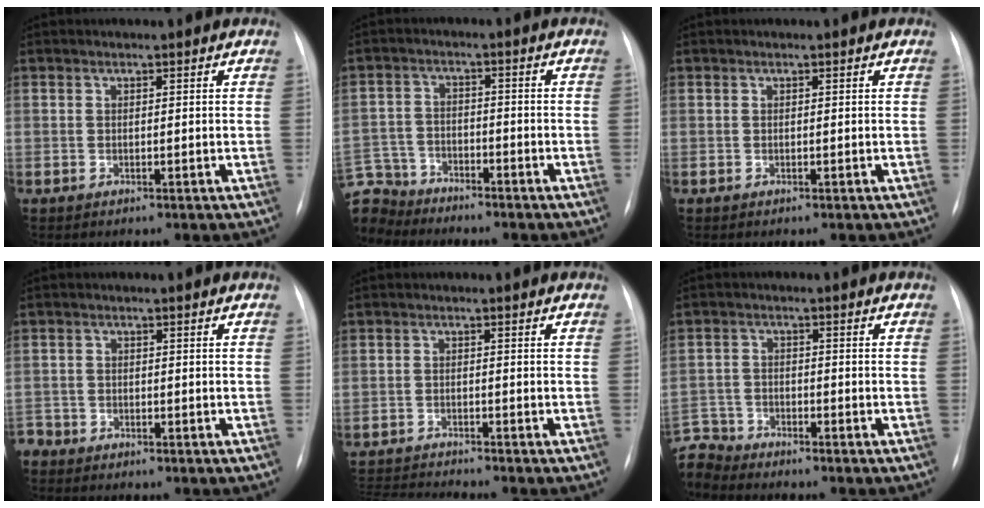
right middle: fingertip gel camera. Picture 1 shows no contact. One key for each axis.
{"total": 10.3, "fx": -9.2, "fy": 4.5, "fz": 1.2, "tx": -0.049, "ty": 0.012, "tz": -0.175}
{"total": 0.0}
{"total": 2.5, "fx": -2.1, "fy": 1.3, "fz": -0.2, "tx": 0.001, "ty": 0.004, "tz": -0.042}
{"total": 6.5, "fx": -6.2, "fy": -1.5, "fz": 1.2, "tx": -0.022, "ty": -0.011, "tz": -0.109}
{"total": 5.9, "fx": -5.8, "fy": 1.1, "fz": -0.6, "tx": 0.010, "ty": 0.001, "tz": -0.119}